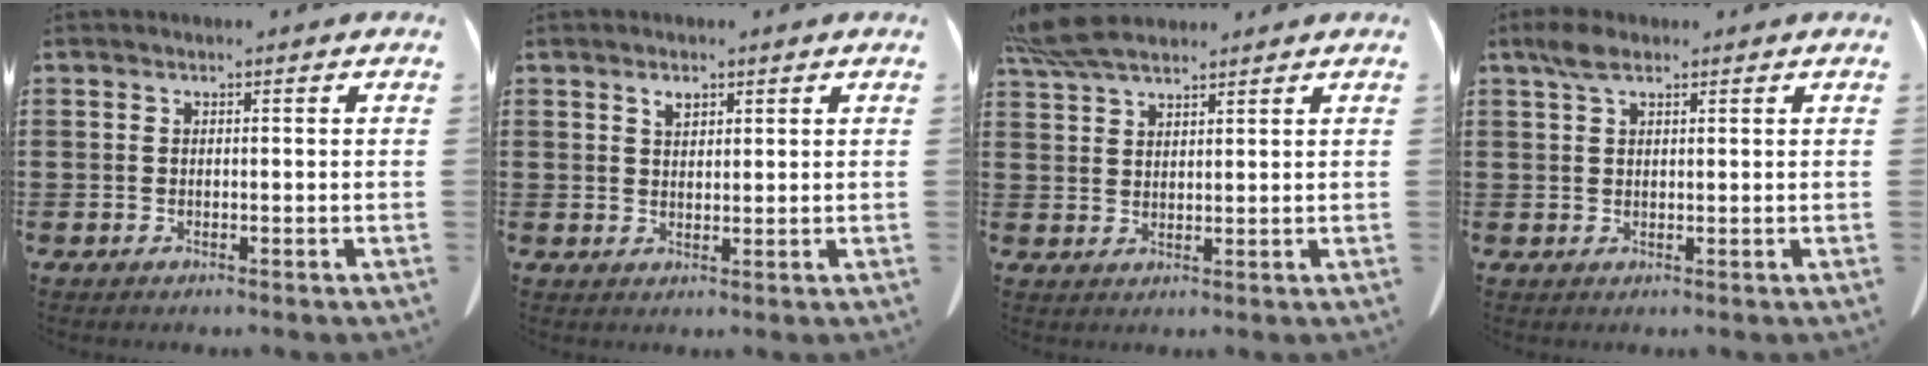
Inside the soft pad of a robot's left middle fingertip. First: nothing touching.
{"total": 1.9, "force": [1.3, 0.9, 1.1], "torque": [-0.018, -0.002, 0.024]}
{"total": 6.5, "force": [5.4, 1.7, 3.2], "torque": [-0.078, -0.006, 0.104]}
{"total": 3.3, "force": [1.9, 1.3, 2.3], "torque": [-0.053, 0.004, 0.035]}